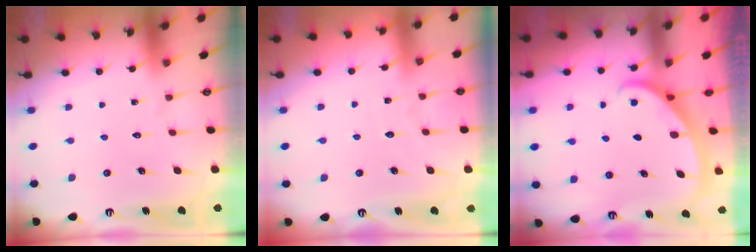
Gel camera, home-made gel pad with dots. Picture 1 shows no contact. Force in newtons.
{"total": 3.2, "press": 3.2, "slide": 0.3}
{"total": 2.0, "press": 2.0, "slide": 0.1}